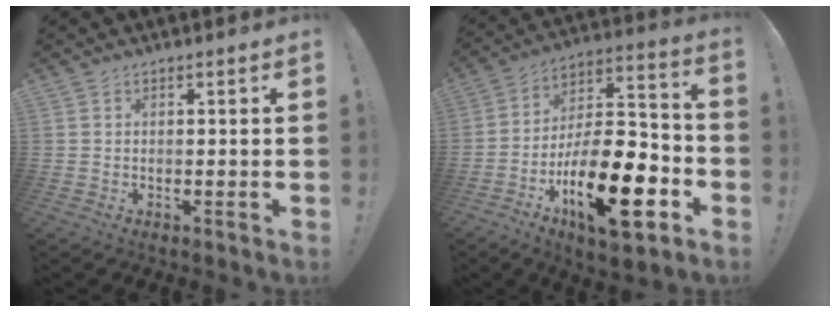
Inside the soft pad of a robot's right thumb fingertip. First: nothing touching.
{"total": 24.2, "force": [-9.7, 9.9, 19.8], "torque": [-0.339, 0.048, -0.152]}